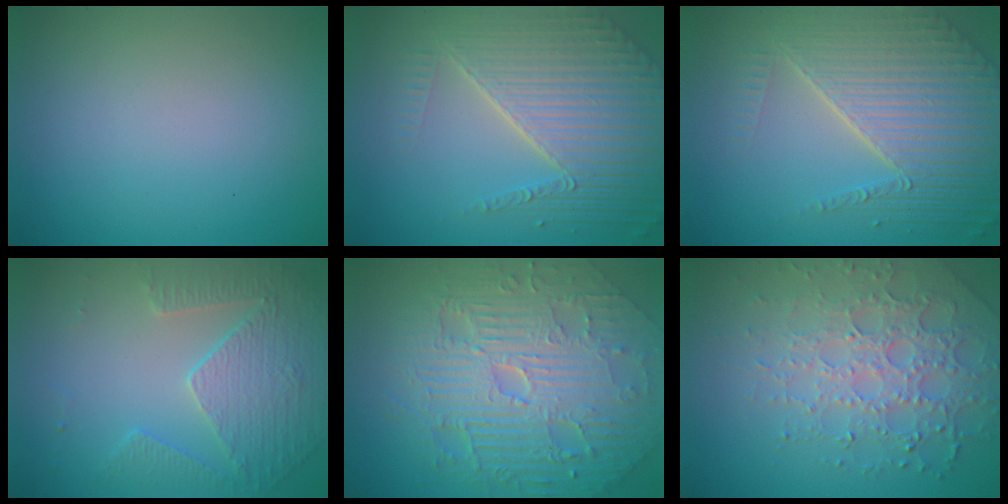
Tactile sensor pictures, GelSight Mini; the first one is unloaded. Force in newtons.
{"total": 7.7, "press": 5.8, "slide": 5.2}
{"total": 7.7, "press": 5.8, "slide": 5.2}
{"total": 3.8, "press": 3.5, "slide": 1.6}
{"total": 11.0, "press": 7.1, "slide": 8.4}
{"total": 5.9, "press": 4.7, "slide": 3.6}